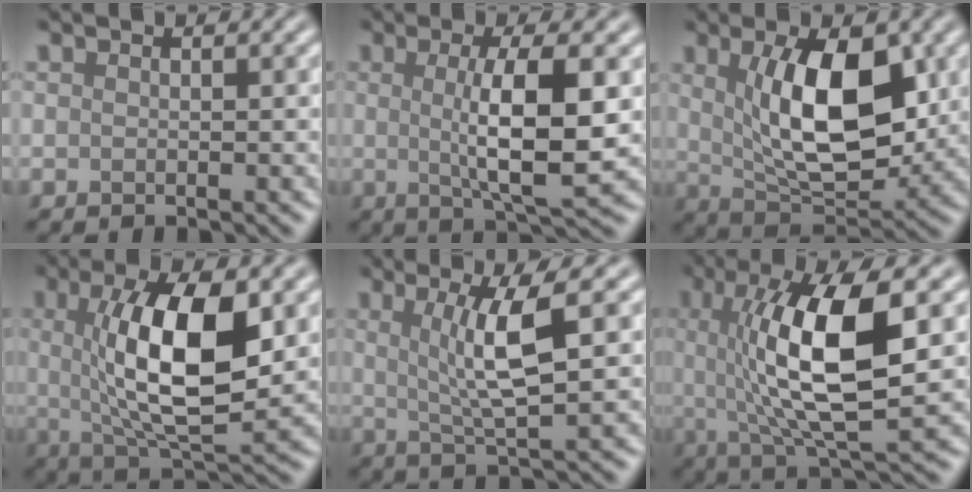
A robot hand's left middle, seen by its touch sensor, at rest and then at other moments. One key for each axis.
{"total": 7.2, "fx": 0.3, "fy": 1.6, "fz": 7.0, "tx": -0.111, "ty": -0.004, "tz": 0.006}
{"total": 9.3, "fx": 1.9, "fy": 4.1, "fz": 8.1, "tx": -0.136, "ty": -0.009, "tz": 0.036}
{"total": 10.3, "fx": 1.5, "fy": 3.4, "fz": 9.6, "tx": -0.153, "ty": -0.003, "tz": 0.028}
{"total": 5.6, "fx": 1.3, "fy": 1.0, "fz": 5.4, "tx": -0.096, "ty": 0.001, "tz": 0.029}
{"total": 10.9, "fx": 1.3, "fy": 3.1, "fz": 10.4, "tx": -0.170, "ty": 0.004, "tz": 0.026}